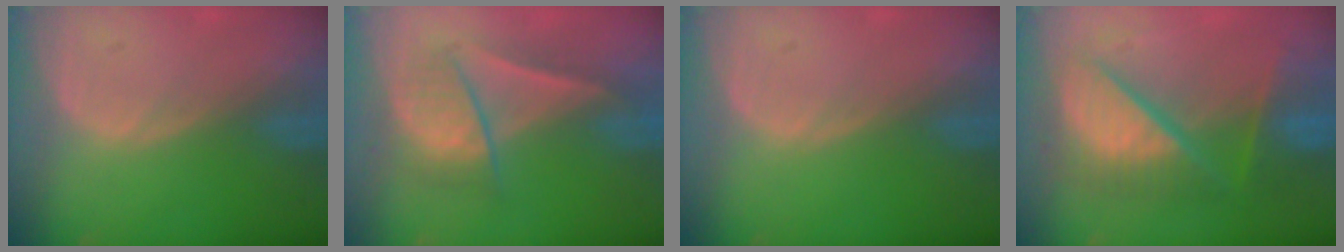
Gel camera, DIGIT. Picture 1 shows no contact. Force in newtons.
{"total": 6.8, "press": 6.8, "slide": 0.4}
{"total": 0.0}
{"total": 11.0, "press": 10.9, "slide": 1.1}